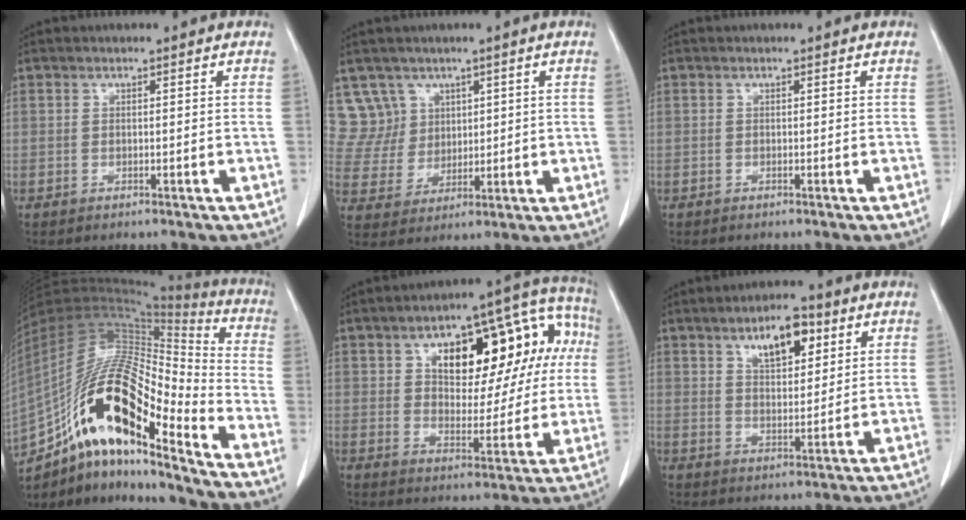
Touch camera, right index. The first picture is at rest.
{"total": 7.1, "force": [4.1, 5.8, -0.5], "torque": [0.013, 0.015, 0.092]}
{"total": 0.0}
{"total": 22.0, "force": [-12.1, 4.8, 17.7], "torque": [-0.344, 0.009, -0.211]}
{"total": 20.1, "force": [5.7, 9.8, 16.6], "torque": [-0.227, 0.055, 0.085]}
{"total": 7.7, "force": [4.1, 3.1, 5.7], "torque": [-0.093, 0.004, 0.069]}